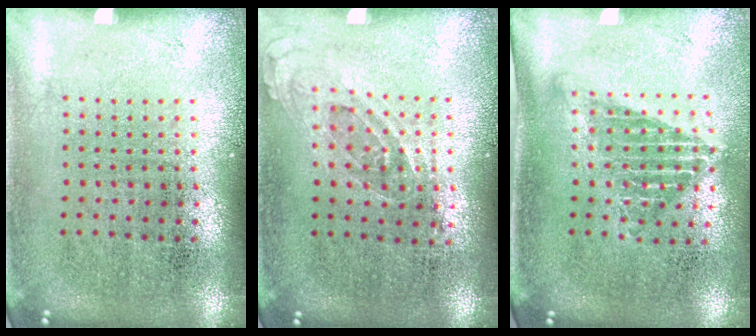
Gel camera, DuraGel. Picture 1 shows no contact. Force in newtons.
{"total": 0.8, "press": 0.6, "slide": 0.5}
{"total": 1.4, "press": 1.1, "slide": 0.9}